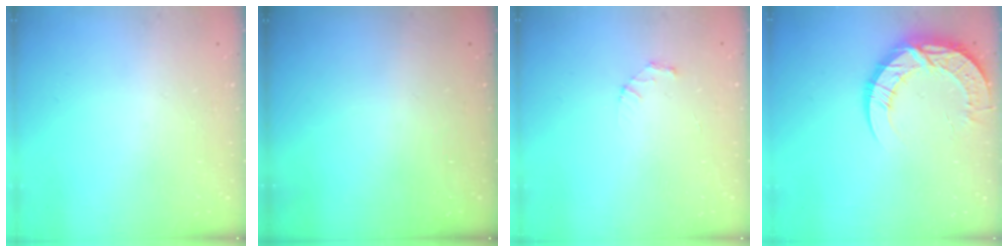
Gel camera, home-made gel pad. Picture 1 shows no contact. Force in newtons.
{"total": 0.0}
{"total": 2.1, "press": 2.1, "slide": 0.2}
{"total": 13.2, "press": 13.2, "slide": 1.0}